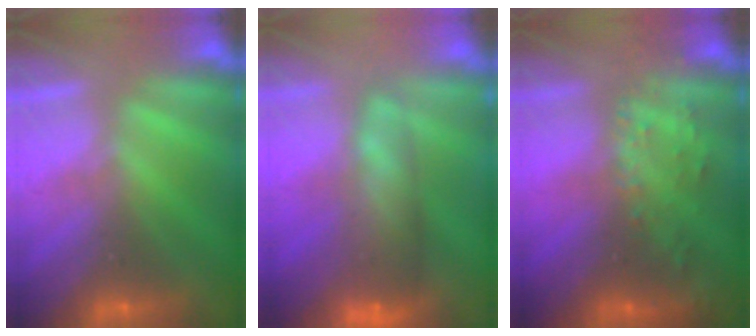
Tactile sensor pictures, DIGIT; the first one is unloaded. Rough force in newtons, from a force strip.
{"total": 7.4}
{"total": 2.7}